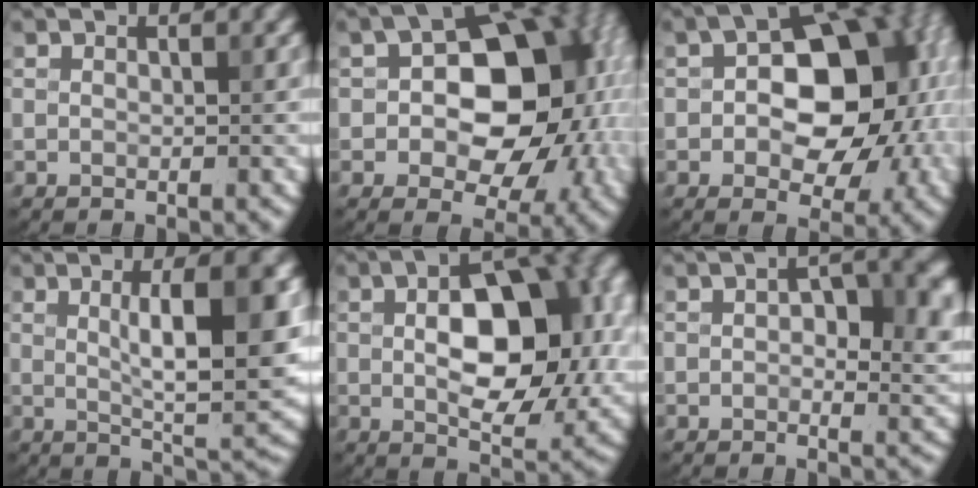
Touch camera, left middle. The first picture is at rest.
{"total": 13.1, "force": [0.3, 8.4, 10.1], "torque": [-0.100, 0.020, 0.003]}
{"total": 11.5, "force": [0.0, 7.2, 9.0], "torque": [-0.088, 0.021, -0.002]}
{"total": 7.9, "force": [1.1, 1.8, 7.6], "torque": [-0.112, 0.001, 0.025]}
{"total": 12.6, "force": [1.2, 6.6, 10.7], "torque": [-0.139, 0.011, 0.023]}
{"total": 6.6, "force": [1.4, 3.5, 5.4], "torque": [-0.057, 0.007, 0.018]}